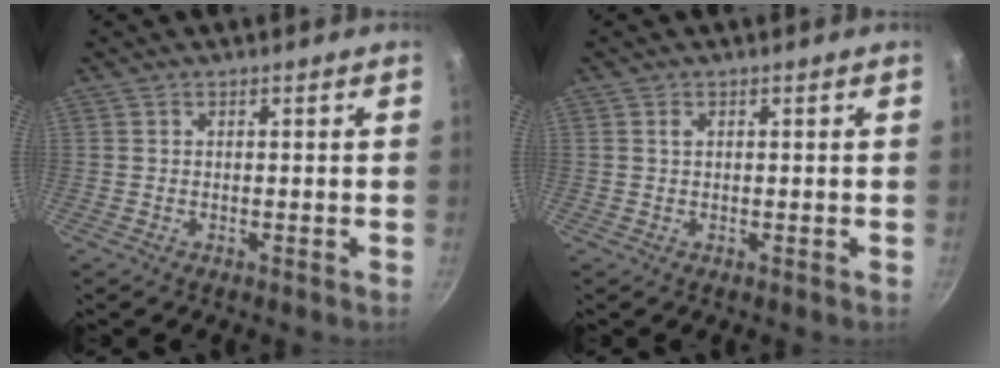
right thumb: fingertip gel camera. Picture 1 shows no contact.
{"total": 0.8, "force": [0.3, 0.5, 0.5], "torque": [-0.008, 0.000, 0.006]}